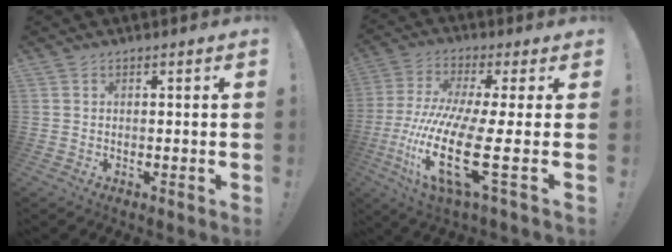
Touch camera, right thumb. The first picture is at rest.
{"total": 19.9, "force": [-5.4, 4.2, 18.8], "torque": [-0.385, -0.003, -0.092]}